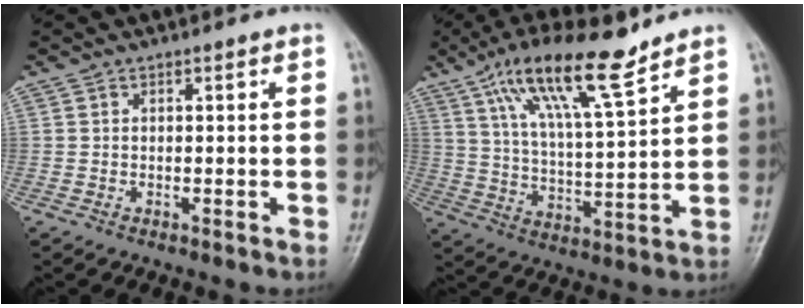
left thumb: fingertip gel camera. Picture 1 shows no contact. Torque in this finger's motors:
{"motor_torque": [0.38, 0.35, 1.62, -1.15, 0.60]}